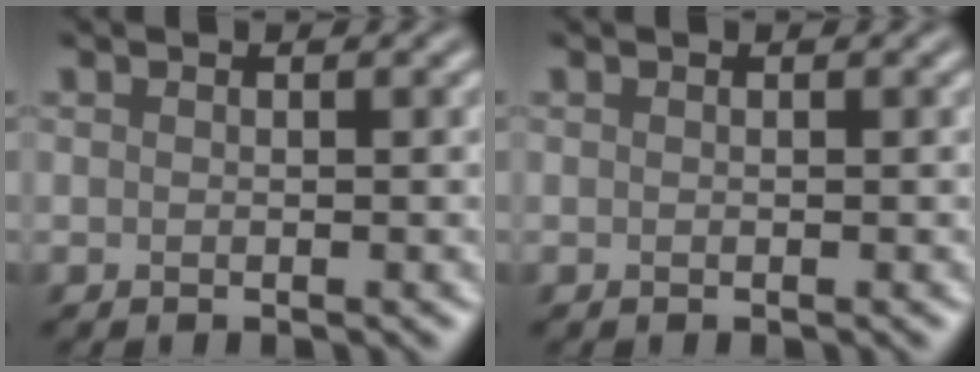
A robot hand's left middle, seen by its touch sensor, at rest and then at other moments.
{"total": 0.0}